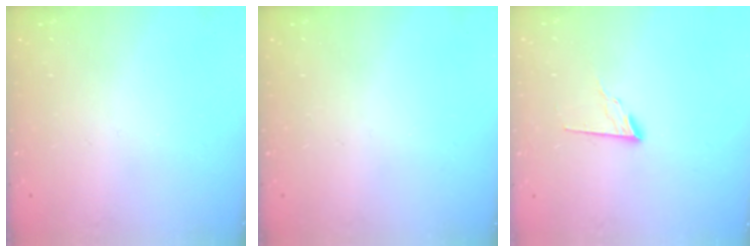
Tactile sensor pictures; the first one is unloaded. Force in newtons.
{"total": 0.0}
{"total": 7.4, "press": 7.4, "slide": 0.6}